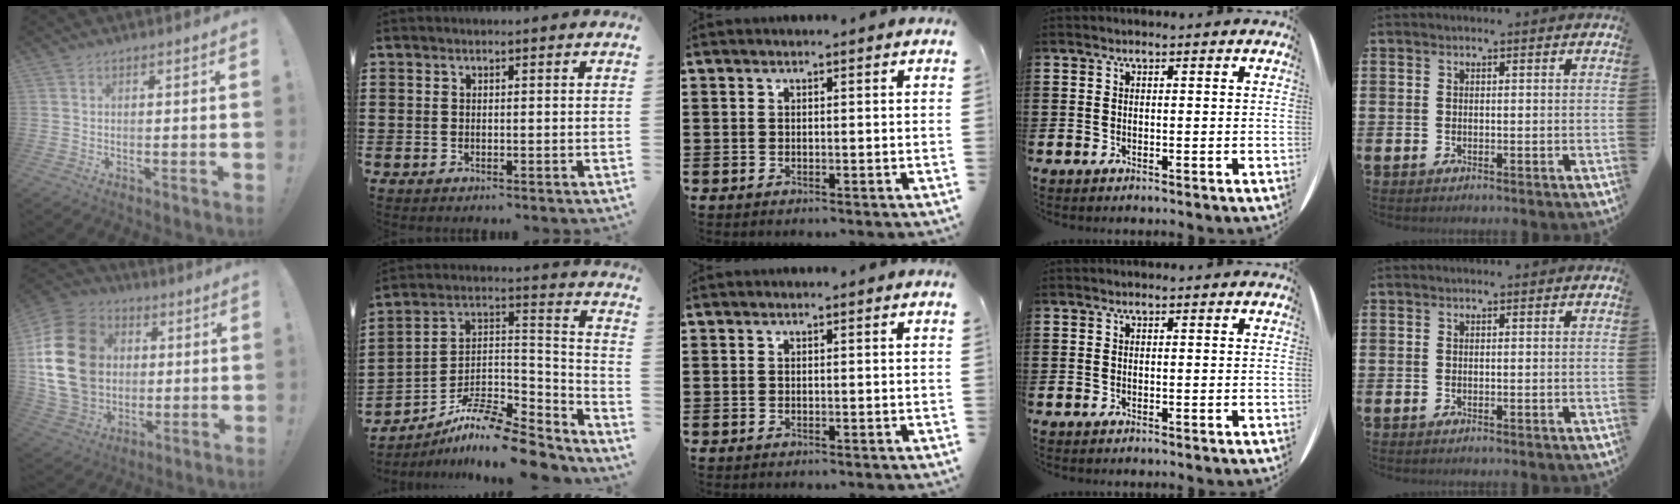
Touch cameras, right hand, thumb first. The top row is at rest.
{"thumb": {"total": 22.9, "force": [2.4, 18.0, 13.9], "torque": [-0.249, 0.012, 0.058]}, "index": {"total": 10.5, "force": [-9.0, 2.2, 5.1], "torque": [-0.100, 0.014, -0.181]}}